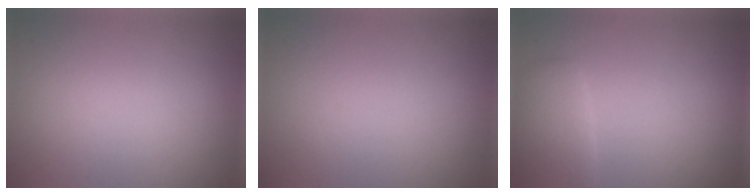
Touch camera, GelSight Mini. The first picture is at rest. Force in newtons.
{"total": 0.0}
{"total": 2.4, "press": 2.4, "slide": 0.1}